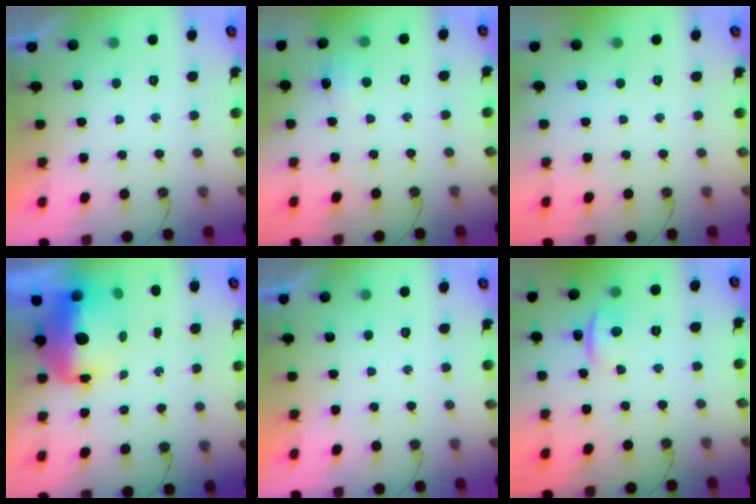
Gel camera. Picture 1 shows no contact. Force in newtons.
{"total": 5.8, "press": 5.7, "slide": 0.8}
{"total": 0.0}
{"total": 11.4, "press": 11.3, "slide": 1.1}
{"total": 0.0}
{"total": 8.6, "press": 2.0, "slide": 8.3}